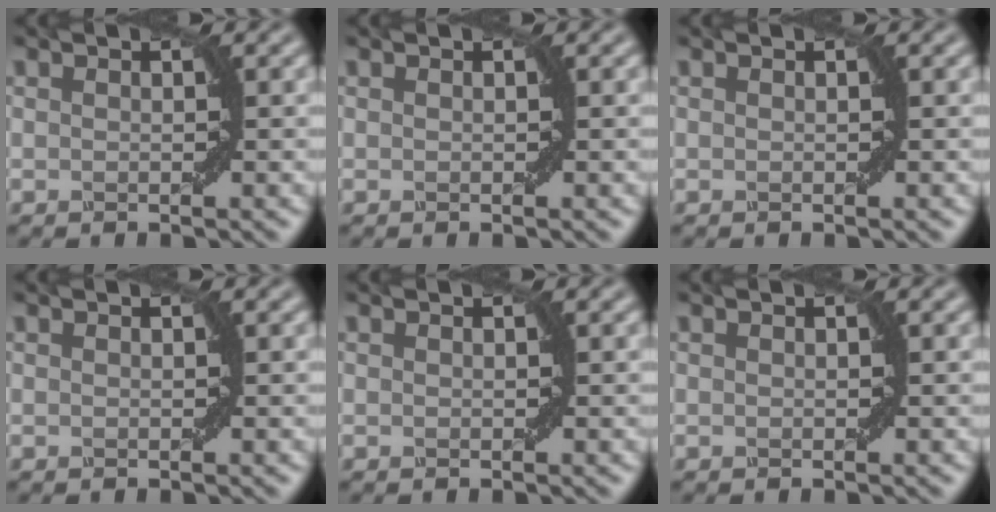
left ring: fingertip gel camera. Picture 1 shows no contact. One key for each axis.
{"total": 0.0}
{"total": 0.0}
{"total": 0.0}
{"total": 0.0}
{"total": 0.0}